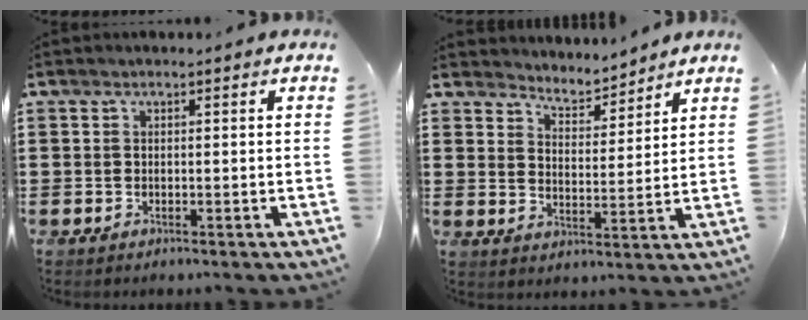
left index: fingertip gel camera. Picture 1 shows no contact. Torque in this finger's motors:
{"motor_torque": [-1.54, -0.60, -1.03, -0.21]}